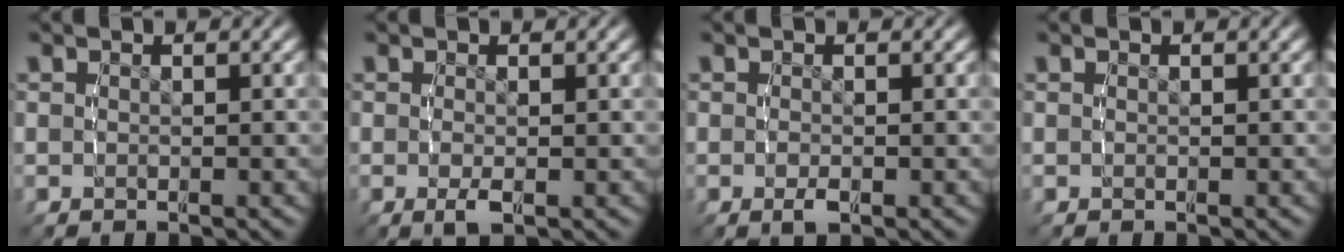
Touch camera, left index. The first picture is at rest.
{"total": 1.5, "force": [-0.5, 0.3, 1.4], "torque": [-0.033, -0.005, -0.007]}
{"total": 1.0, "force": [-0.4, 0.2, 0.8], "torque": [-0.020, 0.001, -0.010]}
{"total": 0.0}